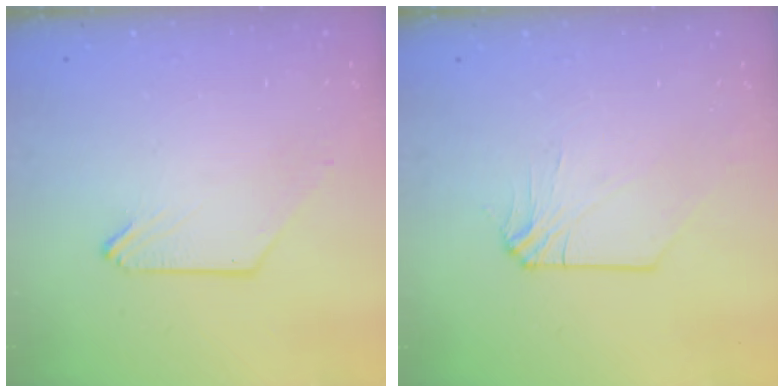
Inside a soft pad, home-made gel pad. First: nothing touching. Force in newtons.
{"total": 0.0}